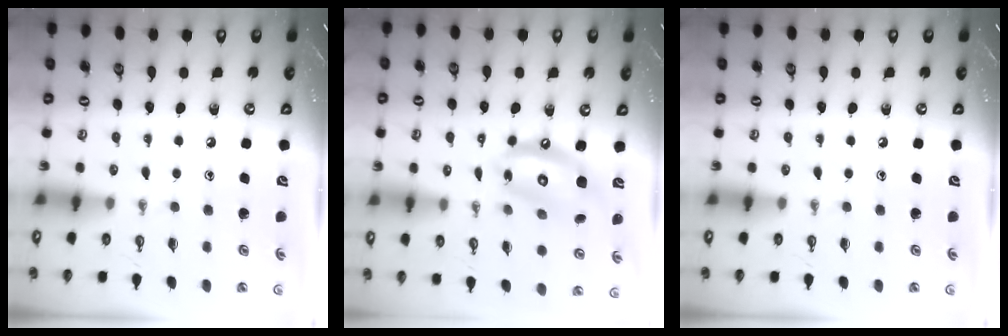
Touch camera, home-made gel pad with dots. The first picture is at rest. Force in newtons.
{"total": 13.2, "press": 13.2, "slide": 1.4}
{"total": 0.0}